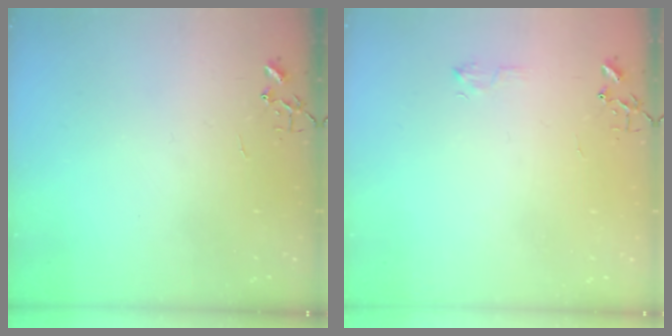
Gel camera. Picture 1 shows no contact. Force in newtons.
{"total": 5.5, "press": 5.4, "slide": 0.8}